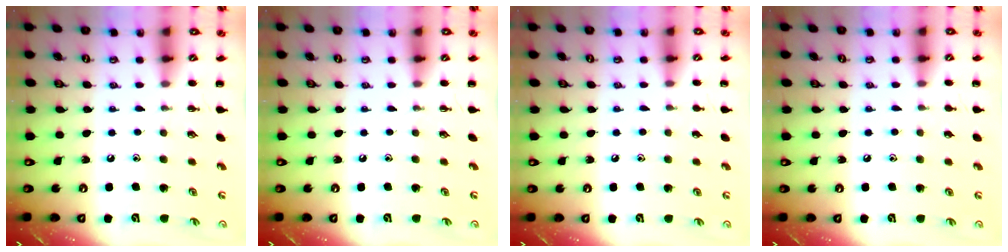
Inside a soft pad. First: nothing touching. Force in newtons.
{"total": 0.0}
{"total": 2.9, "press": 2.6, "slide": 1.2}
{"total": 2.9, "press": 2.6, "slide": 1.2}